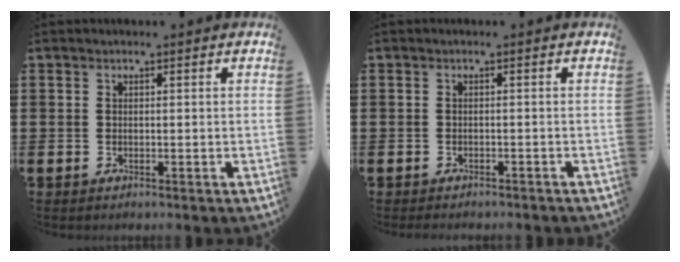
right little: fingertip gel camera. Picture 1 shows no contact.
{"total": 0.8, "force": [-0.8, 0.1, 0.1], "torque": [-0.003, -0.002, -0.015]}